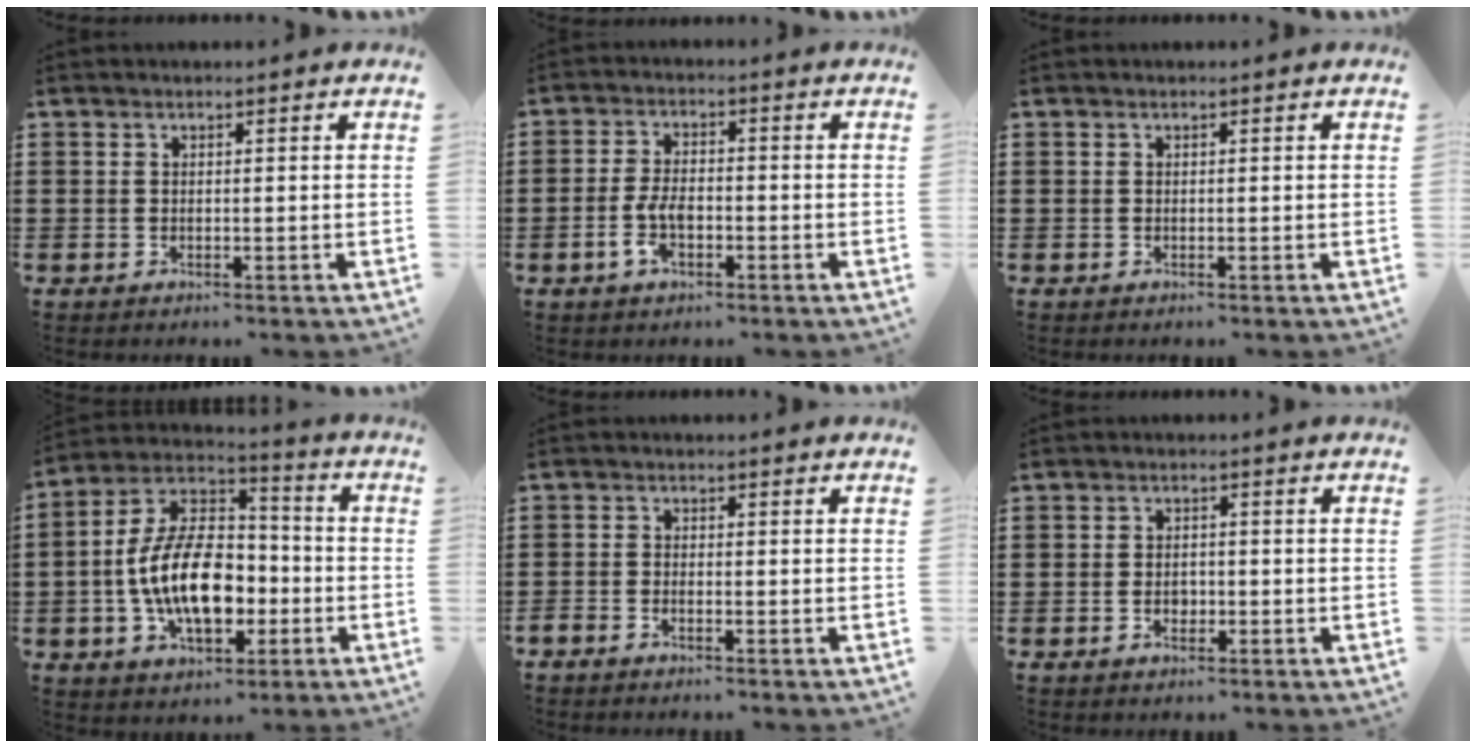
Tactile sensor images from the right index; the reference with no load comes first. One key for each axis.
{"total": 4.9, "fx": -1.7, "fy": 2.4, "fz": 4.0, "tx": -0.090, "ty": -0.001, "tz": -0.036}
{"total": 0.0}
{"total": 13.8, "fx": -3.1, "fy": 7.9, "fz": 10.9, "tx": -0.251, "ty": 0.002, "tz": -0.058}
{"total": 0.9, "fx": -0.9, "fy": 0.1, "fz": 0.1, "tx": -0.005, "ty": 0.000, "tz": -0.016}
{"total": 2.2, "fx": -0.7, "fy": 1.4, "fz": 1.6, "tx": -0.032, "ty": 0.003, "tz": -0.014}